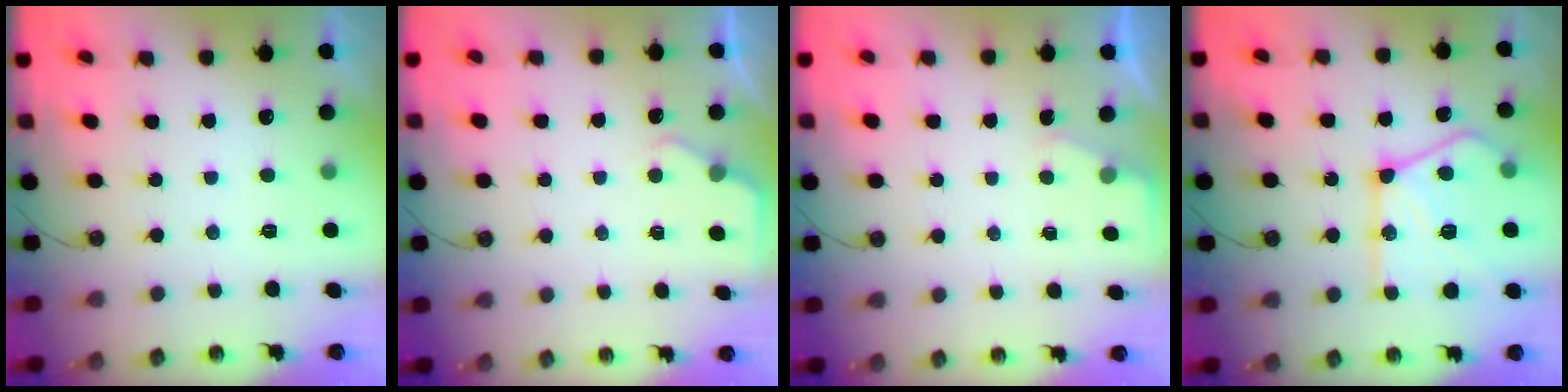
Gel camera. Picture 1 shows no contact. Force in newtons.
{"total": 3.0, "press": 3.0, "slide": 0.5}
{"total": 1.8, "press": 1.8, "slide": 0.3}
{"total": 20.6, "press": 20.5, "slide": 2.4}